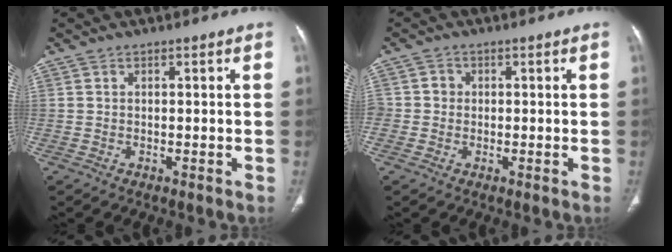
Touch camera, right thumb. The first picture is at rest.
{"total": 3.1, "force": [-0.1, 3.0, 0.9], "torque": [0.004, 0.009, -0.003]}